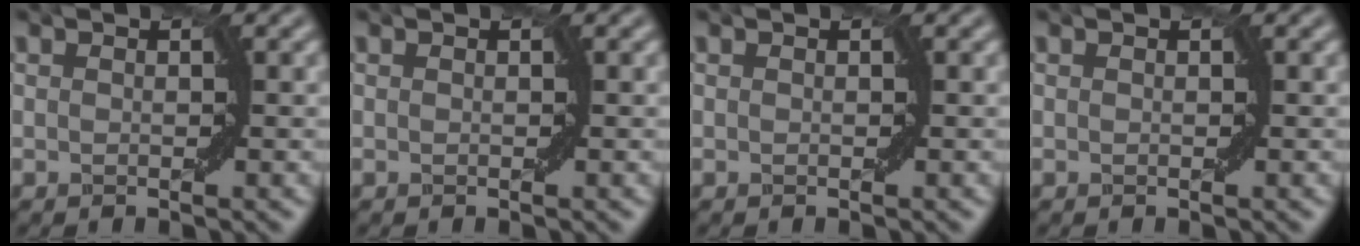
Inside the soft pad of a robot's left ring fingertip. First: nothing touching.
{"total": 0.0}
{"total": 0.0}
{"total": 0.0}